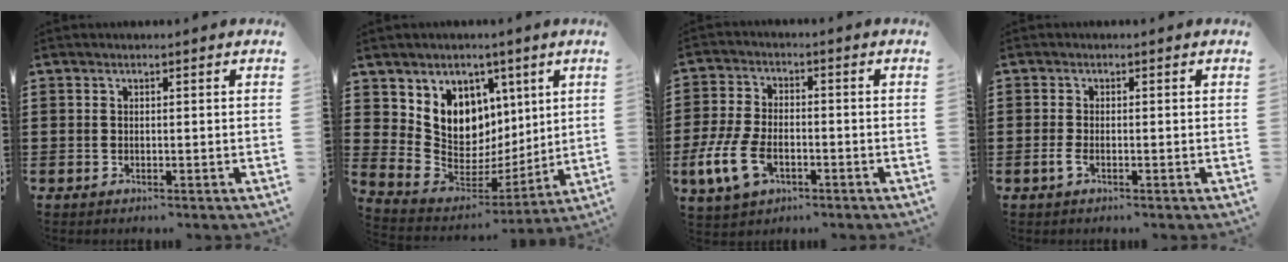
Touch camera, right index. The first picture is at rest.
{"total": 9.1, "force": [4.3, 7.8, 2.1], "torque": [-0.072, -0.057, 0.086]}
{"total": 6.1, "force": [-2.0, 2.9, 5.0], "torque": [-0.120, -0.010, -0.039]}
{"total": 1.4, "force": [-0.7, 0.4, 1.2], "torque": [-0.036, -0.007, -0.016]}